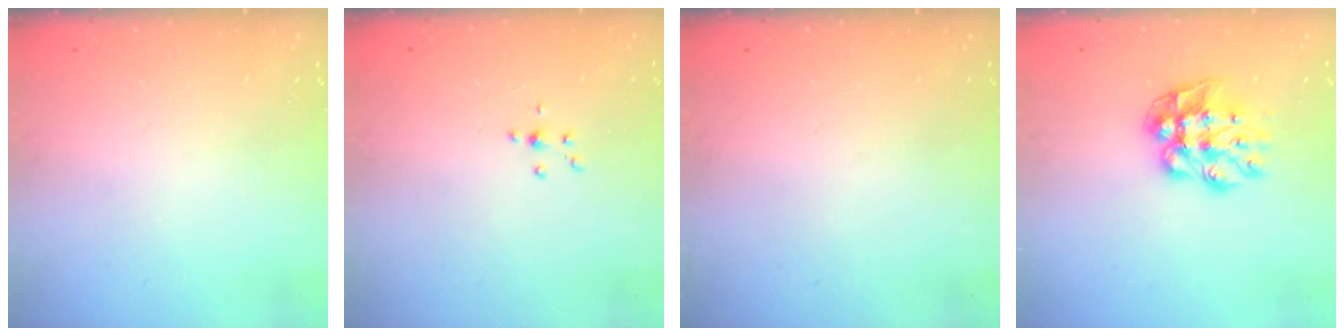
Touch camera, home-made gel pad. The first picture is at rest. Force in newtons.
{"total": 3.7, "press": 3.7, "slide": 0.7}
{"total": 0.0}
{"total": 10.6, "press": 10.6, "slide": 0.9}